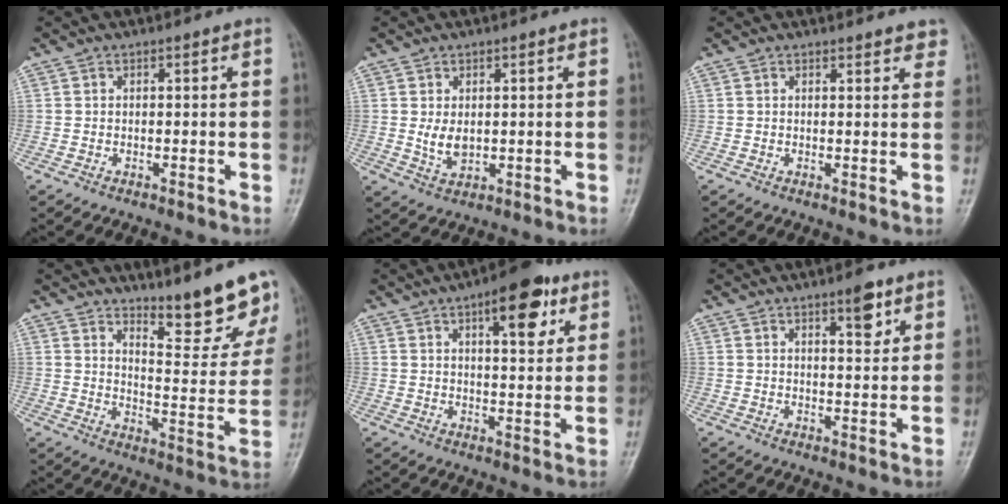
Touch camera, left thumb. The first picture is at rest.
{"total": 3.8, "force": [0.5, 2.4, 2.9], "torque": [-0.045, -0.012, 0.017]}
{"total": 3.1, "force": [2.7, 1.1, 1.1], "torque": [0.009, -0.011, 0.023]}
{"total": 13.2, "force": [10.7, 2.8, 7.3], "torque": [-0.063, -0.087, 0.156]}
{"total": 10.9, "force": [5.4, 4.1, 8.4], "torque": [-0.093, -0.020, 0.073]}
{"total": 5.0, "force": [3.0, 1.6, 3.6], "torque": [-0.041, -0.018, 0.044]}